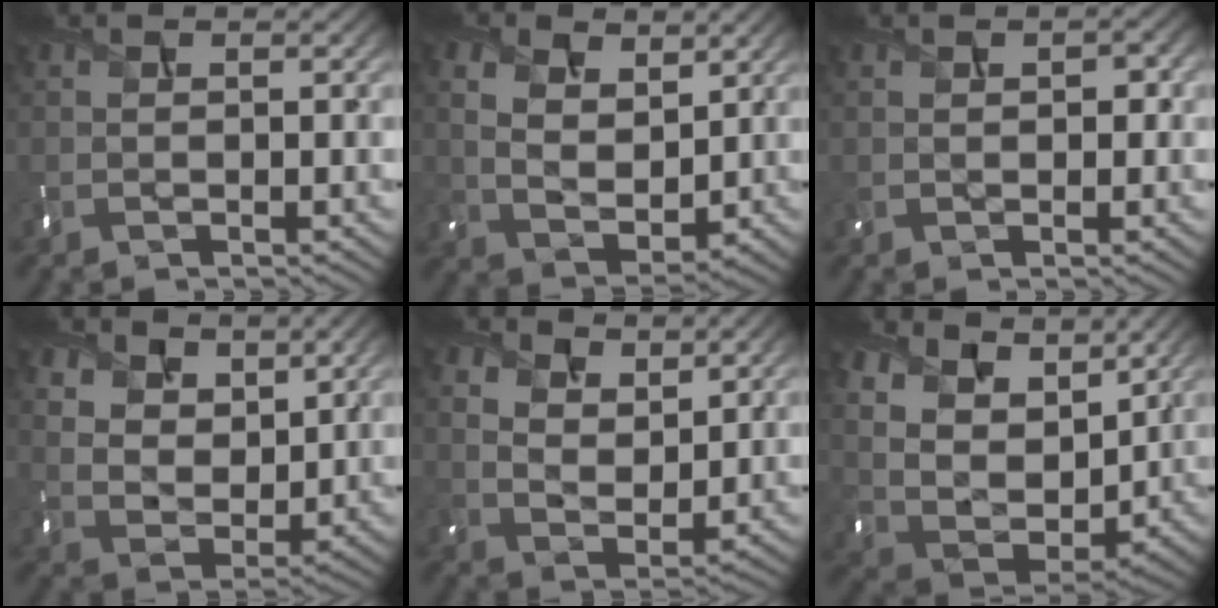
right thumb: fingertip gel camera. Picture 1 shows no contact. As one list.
[{"total": 7.9, "force": [3.7, 5.0, 4.8], "torque": [-0.135, -0.002, 0.073]}, {"total": 2.1, "force": [0.4, 1.4, 1.5], "torque": [-0.028, 0.000, 0.009]}, {"total": 9.7, "force": [6.4, 5.6, 4.5], "torque": [-0.137, -0.026, 0.117]}, {"total": 7.7, "force": [5.0, 4.3, 3.9], "torque": [-0.101, -0.018, 0.101]}, {"total": 13.6, "force": [9.1, 7.6, 6.6], "torque": [-0.206, 0.028, 0.145]}]